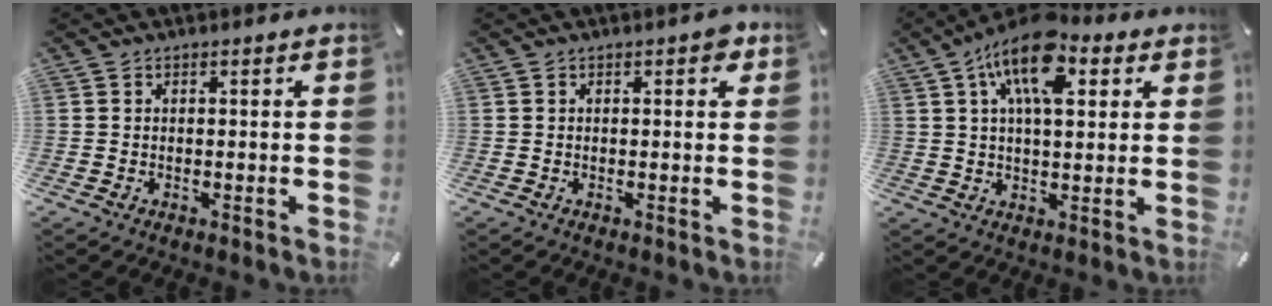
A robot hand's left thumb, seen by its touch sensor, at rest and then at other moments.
{"total": 1.6, "force": [0.6, 0.9, 1.2], "torque": [-0.009, 0.001, 0.005]}
{"total": 14.2, "force": [6.4, 6.9, 10.7], "torque": [-0.181, -0.013, 0.109]}